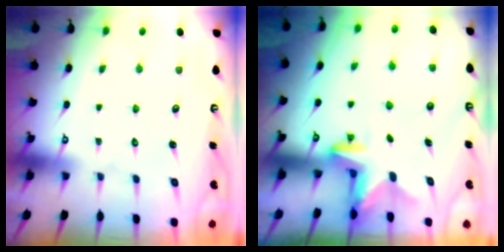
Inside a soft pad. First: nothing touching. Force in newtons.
{"total": 2.6, "press": 2.6, "slide": 0.6}